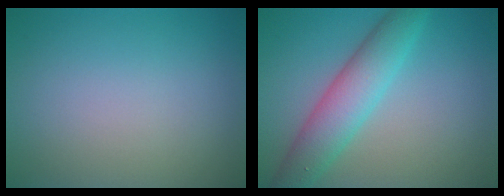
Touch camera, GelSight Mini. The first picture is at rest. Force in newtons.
{"total": 5.4, "press": 5.4, "slide": 0.2}